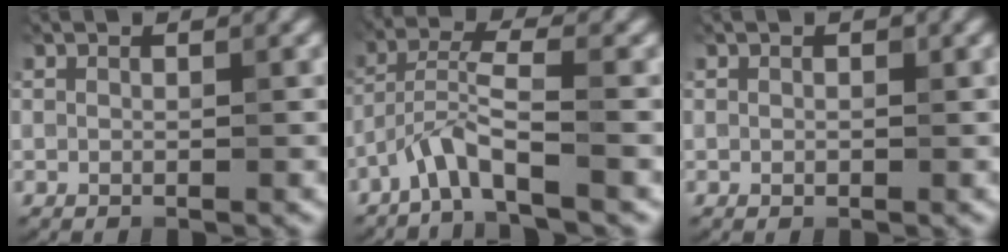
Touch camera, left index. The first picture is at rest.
{"total": 3.8, "force": [-2.6, 0.1, 2.7], "torque": [-0.057, 0.017, -0.060]}
{"total": 0.5, "force": [0.1, 0.4, 0.3], "torque": [-0.005, 0.000, 0.001]}